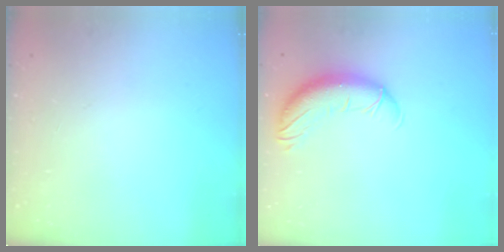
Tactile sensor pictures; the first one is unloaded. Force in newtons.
{"total": 11.8, "press": 11.6, "slide": 2.5}